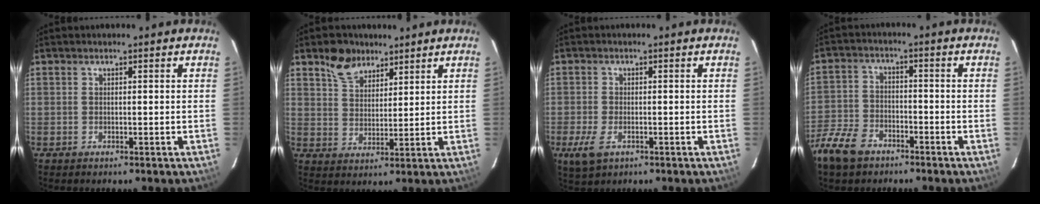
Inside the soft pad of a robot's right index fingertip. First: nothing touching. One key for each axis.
{"total": 6.8, "fx": 4.8, "fy": 4.0, "fz": 2.6, "tx": -0.045, "ty": 0.011, "tz": 0.089}
{"total": 5.0, "fx": -2.3, "fy": 2.7, "fz": 3.5, "tx": -0.083, "ty": -0.011, "tz": -0.040}
{"total": 9.9, "fx": -6.8, "fy": 5.6, "fz": 4.4, "tx": -0.121, "ty": 0.003, "tz": -0.135}